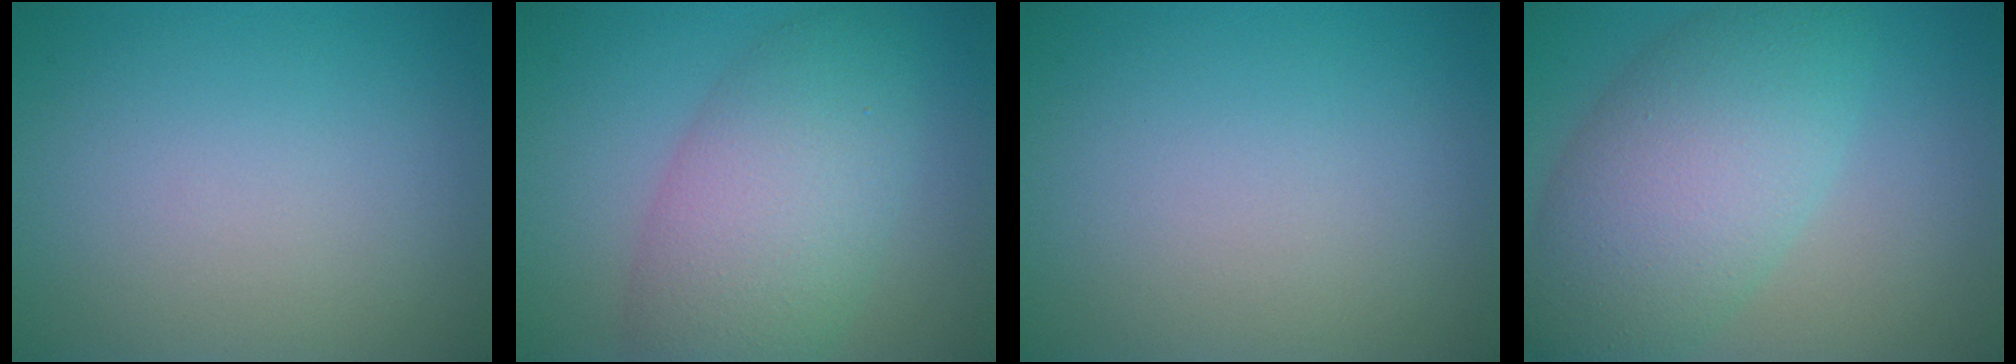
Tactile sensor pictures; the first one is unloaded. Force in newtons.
{"total": 7.2, "press": 7.2, "slide": 0.2}
{"total": 0.0}
{"total": 8.4, "press": 8.4, "slide": 0.3}